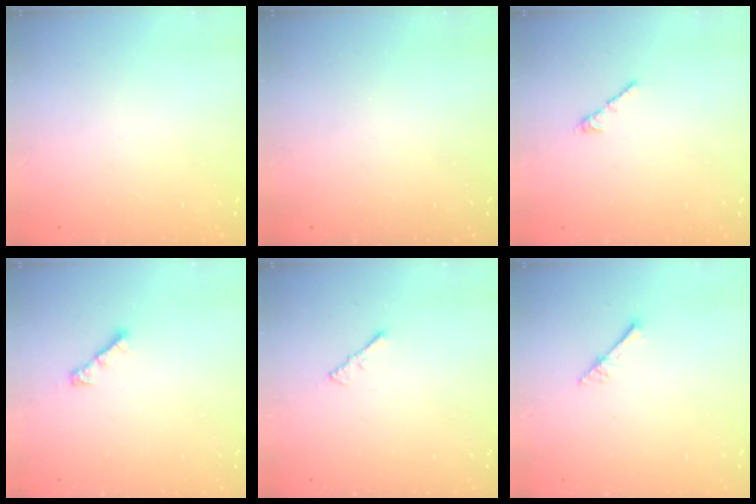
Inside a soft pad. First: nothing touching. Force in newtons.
{"total": 0.0}
{"total": 2.7, "press": 2.6, "slide": 0.7}
{"total": 4.1, "press": 4.0, "slide": 0.7}
{"total": 1.5, "press": 1.4, "slide": 0.4}
{"total": 2.3, "press": 2.3, "slide": 0.2}